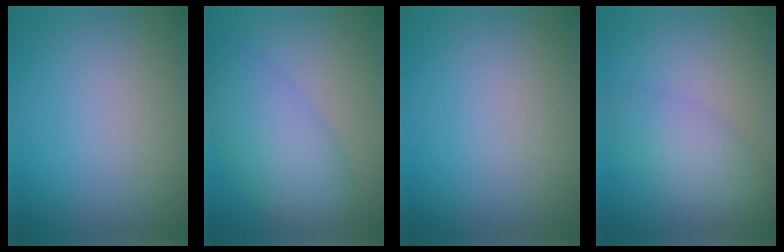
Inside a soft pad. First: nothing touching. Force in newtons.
{"total": 5.9, "press": 5.9, "slide": 0.1}
{"total": 0.0}
{"total": 3.2, "press": 3.2, "slide": 0.1}